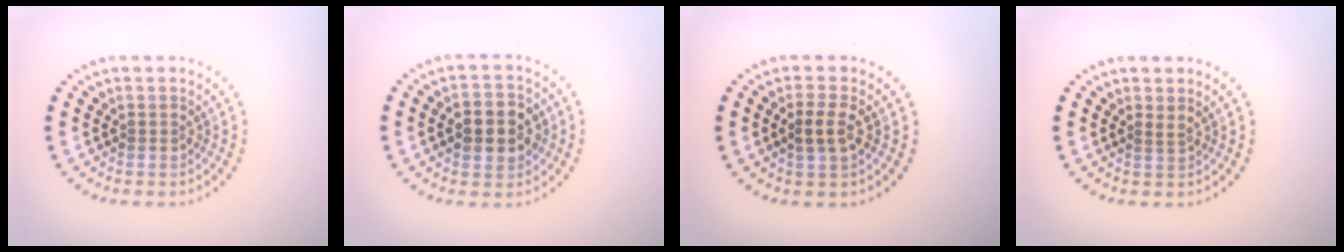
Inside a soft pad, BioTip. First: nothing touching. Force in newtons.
{"total": 4.1, "press": 4.1, "slide": 0.3}
{"total": 2.4, "press": 2.3, "slide": 0.8}
{"total": 0.6, "press": 0.3, "slide": 0.5}